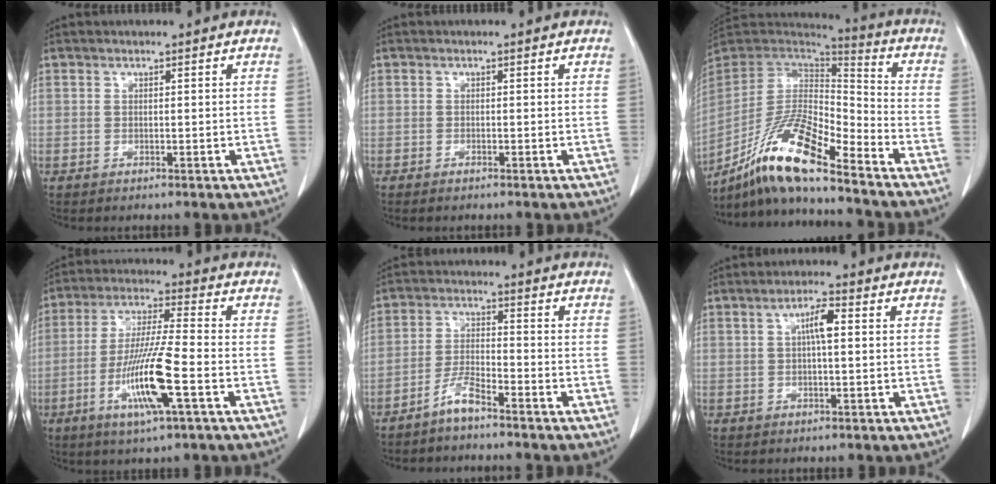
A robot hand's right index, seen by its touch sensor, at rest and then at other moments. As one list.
[{"total": 0.6, "force": [-0.5, 0.0, 0.3], "torque": [-0.012, -0.004, -0.005]}, {"total": 16.1, "force": [-11.4, 2.1, 11.1], "torque": [-0.212, -0.004, -0.208]}, {"total": 12.5, "force": [-4.2, 0.4, 11.7], "torque": [-0.232, -0.015, -0.081]}, {"total": 4.2, "force": [-3.5, 0.3, 2.4], "torque": [-0.055, -0.005, -0.070]}, {"total": 3.7, "force": [0.6, 0.6, 3.6], "torque": [-0.065, 0.008, 0.008]}]